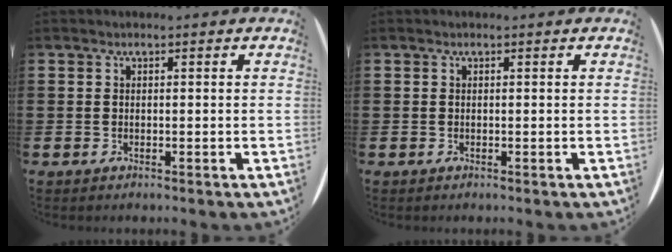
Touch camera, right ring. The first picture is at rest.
{"total": 0.0}